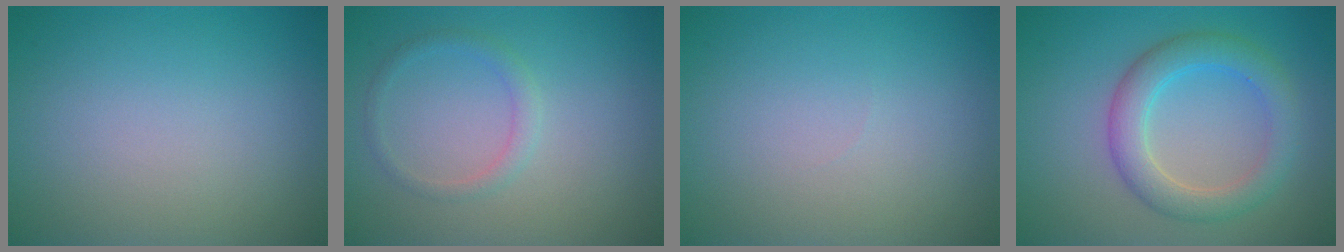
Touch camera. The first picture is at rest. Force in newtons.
{"total": 1.4, "press": 1.4, "slide": 0.1}
{"total": 0.0}
{"total": 4.4, "press": 4.3, "slide": 0.2}